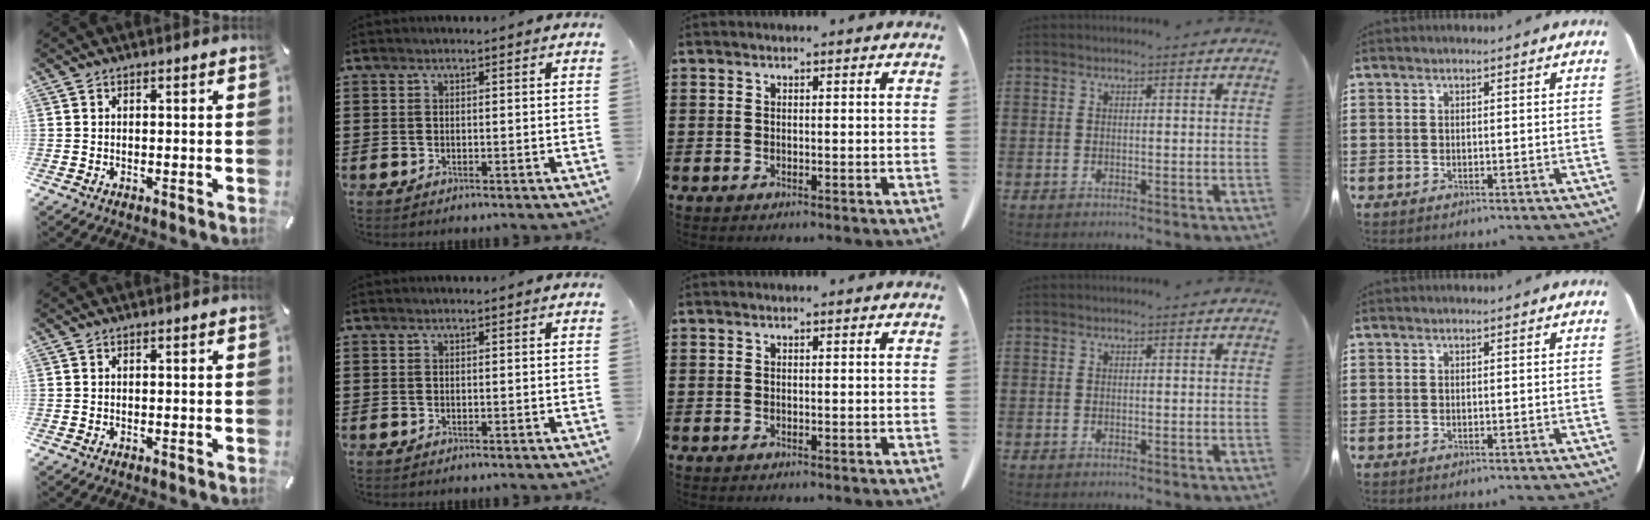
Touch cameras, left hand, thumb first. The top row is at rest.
{}